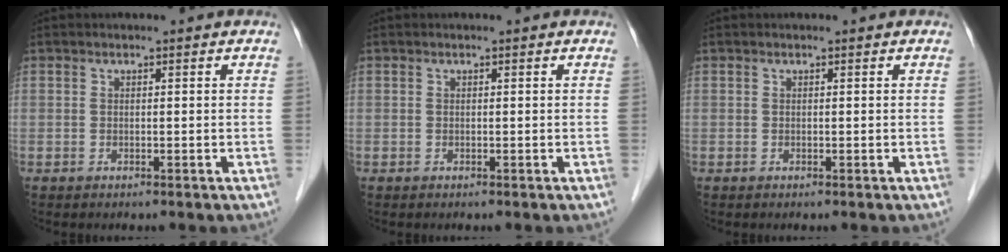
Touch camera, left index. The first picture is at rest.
{"total": 0.0}
{"total": 0.0}